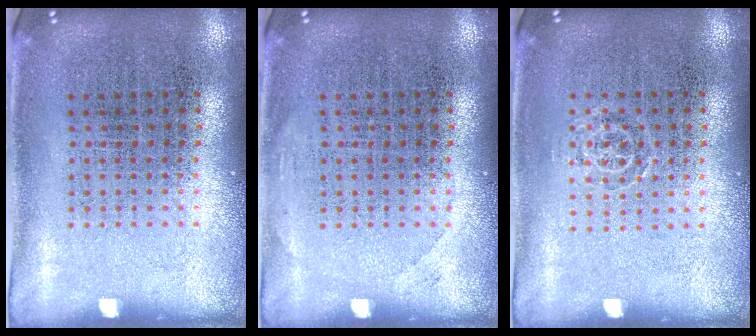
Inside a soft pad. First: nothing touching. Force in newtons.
{"total": 0.7, "press": 0.6, "slide": 0.1}
{"total": 0.7, "press": 0.5, "slide": 0.4}